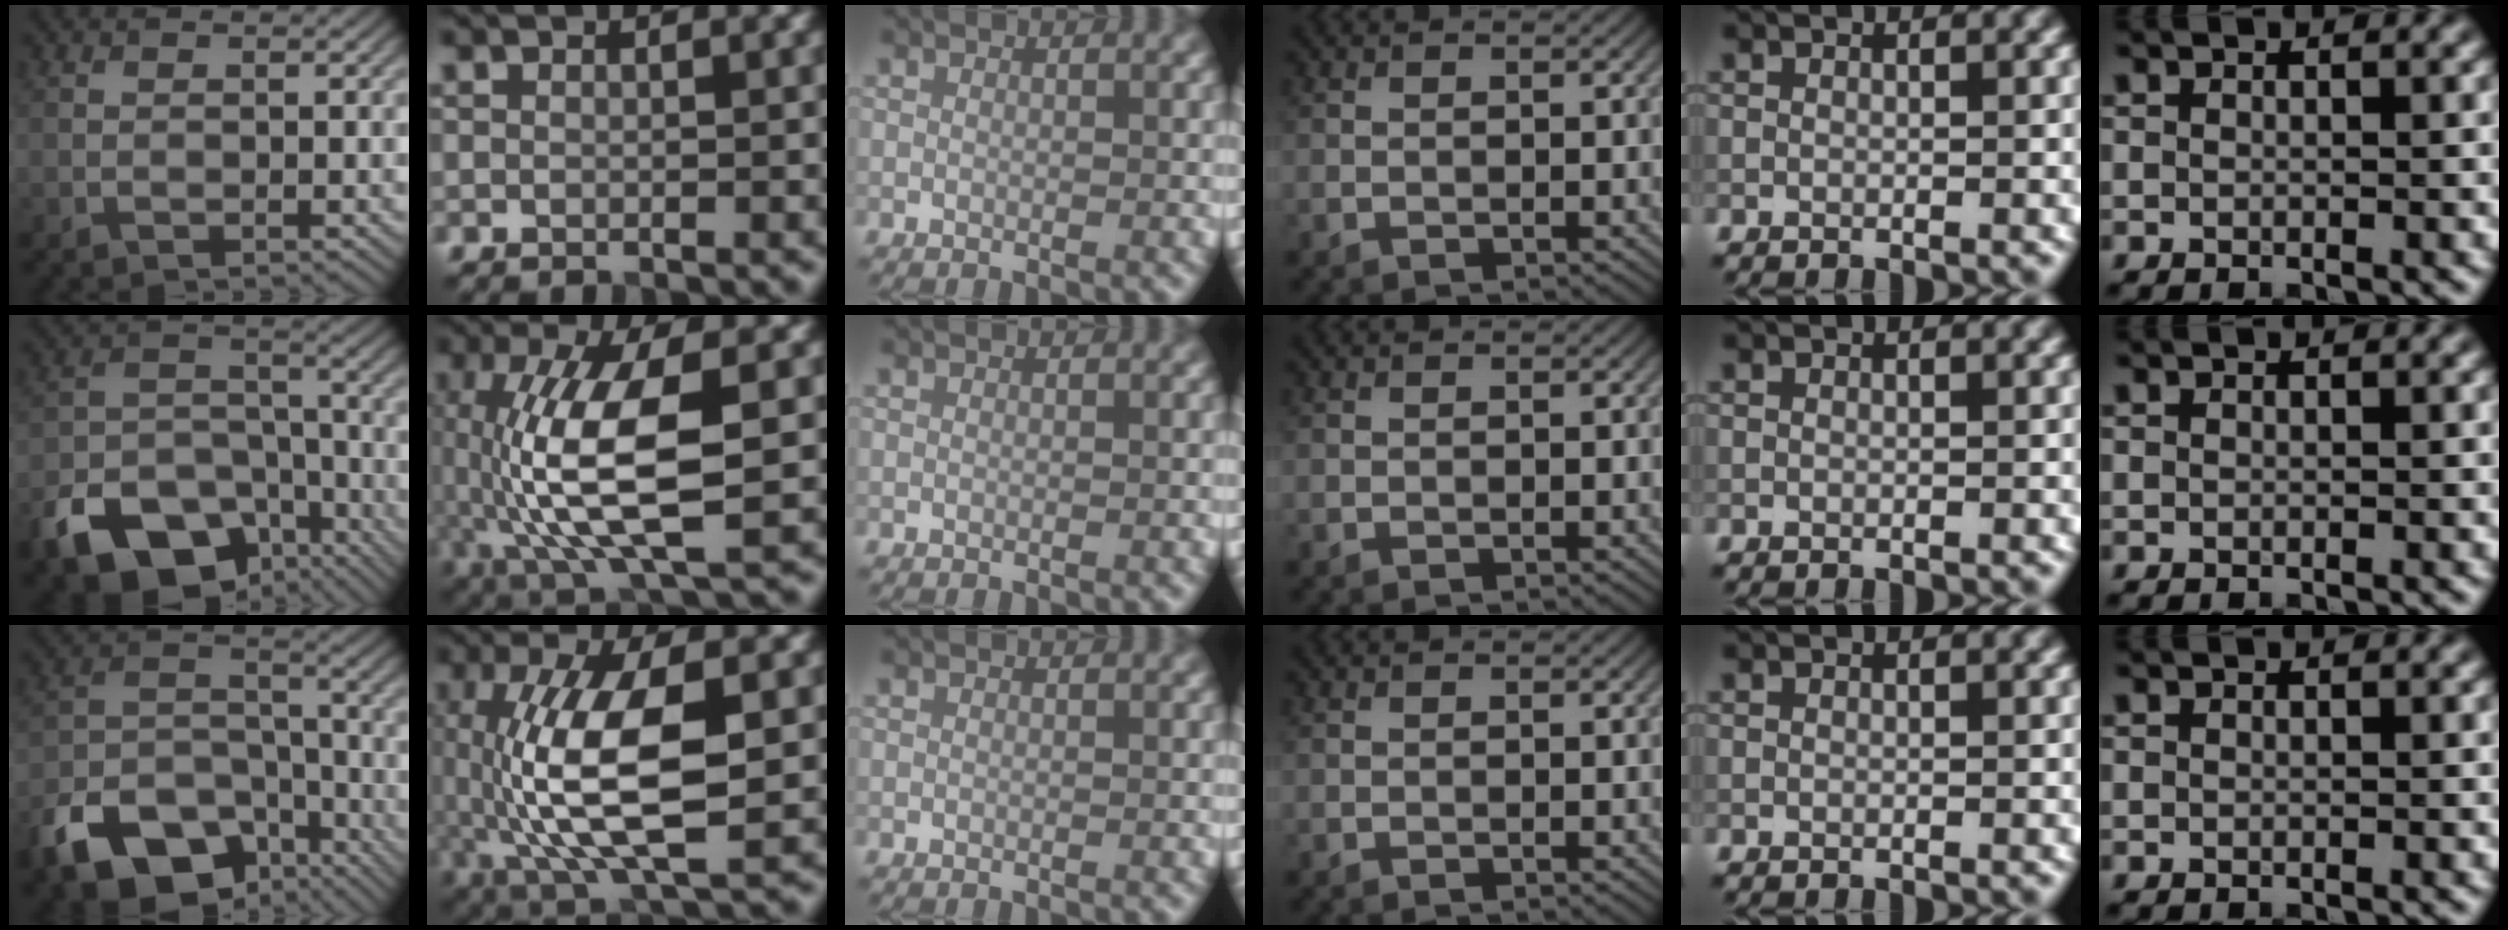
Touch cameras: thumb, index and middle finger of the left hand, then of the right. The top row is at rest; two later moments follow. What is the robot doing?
{"motion": "lift_and_place", "object": "coin"}